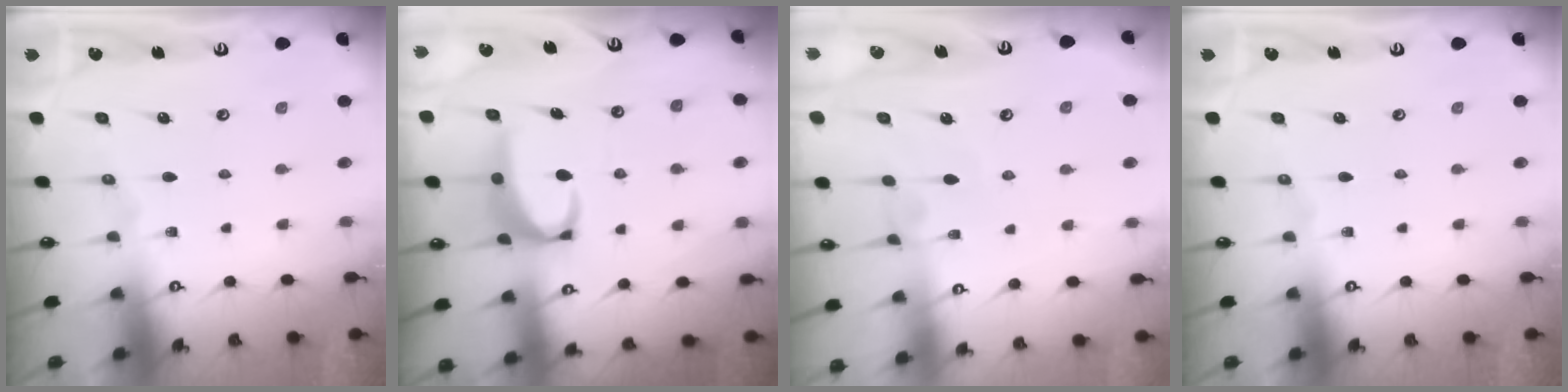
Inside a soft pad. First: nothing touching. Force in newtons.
{"total": 6.9, "press": 6.9, "slide": 0.9}
{"total": 3.5, "press": 3.5, "slide": 0.2}
{"total": 0.0}